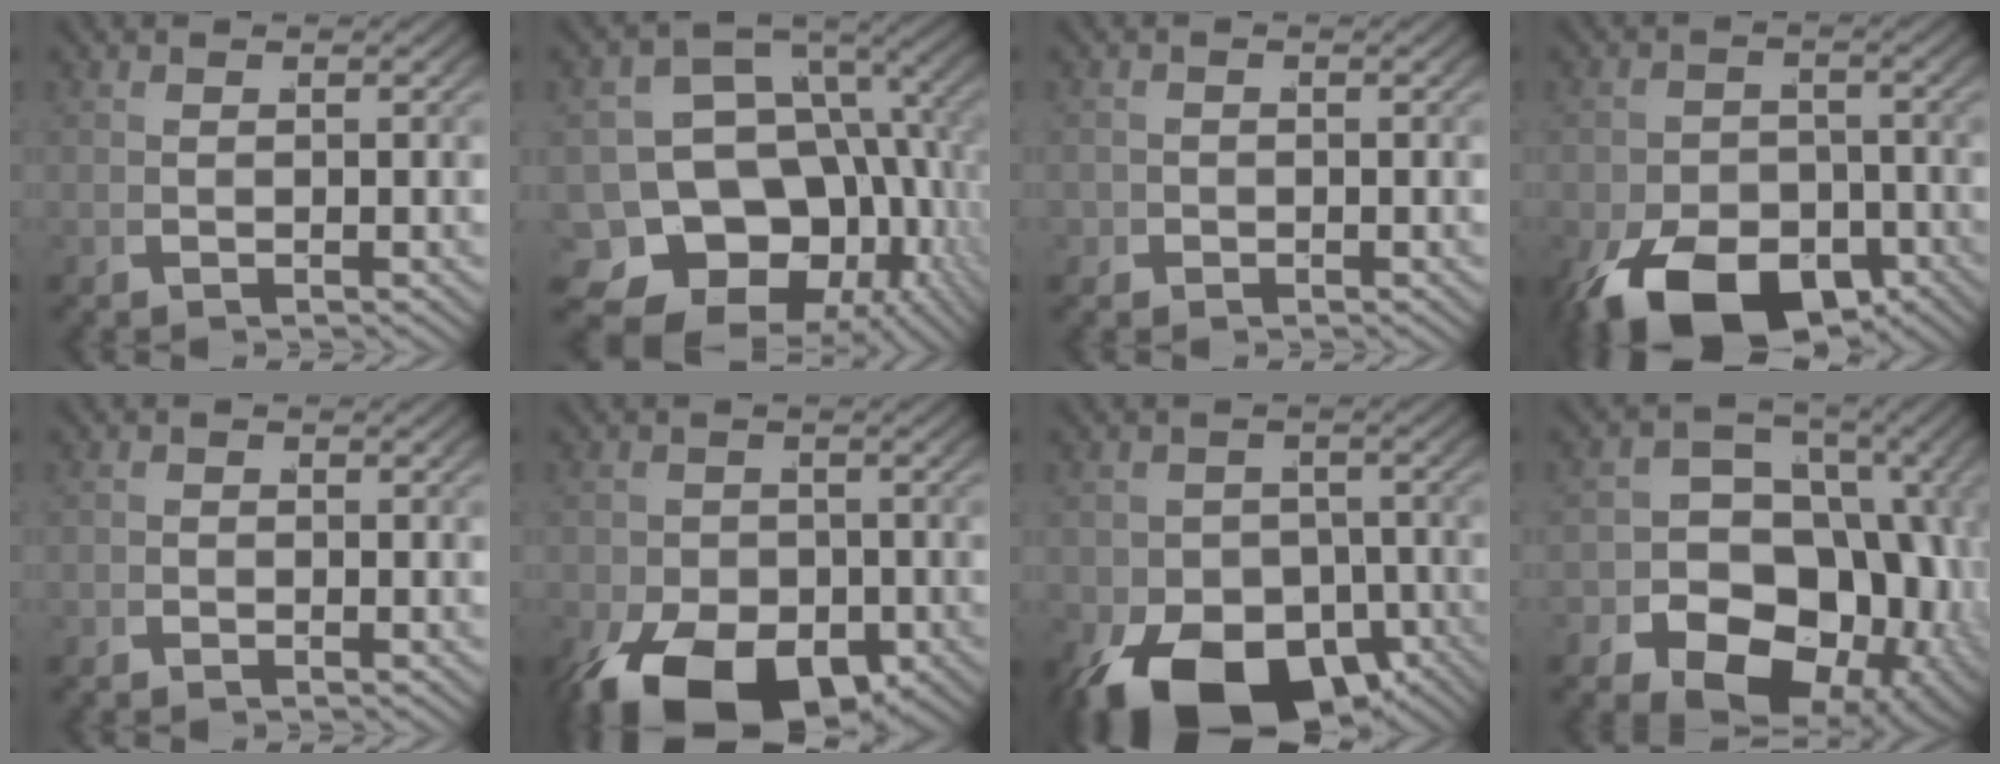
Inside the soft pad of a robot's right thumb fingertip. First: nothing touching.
{"total": 17.1, "force": [-5.1, 12.3, 10.7], "torque": [-0.196, -0.066, -0.064]}
{"total": 1.6, "force": [-0.8, 1.4, 0.3], "torque": [-0.009, -0.006, -0.011]}
{"total": 10.6, "force": [-5.7, 5.9, 6.8], "torque": [-0.107, -0.040, -0.074]}
{"total": 0.7, "force": [-0.6, 0.3, -0.2], "torque": [0.011, 0.006, -0.020]}
{"total": 12.6, "force": [-5.5, 7.4, 8.6], "torque": [-0.153, -0.053, -0.060]}
{"total": 15.0, "force": [-7.0, 9.2, 9.5], "torque": [-0.164, -0.070, -0.076]}
{"total": 18.7, "force": [-3.7, 14.0, 11.8], "torque": [-0.185, -0.056, -0.054]}